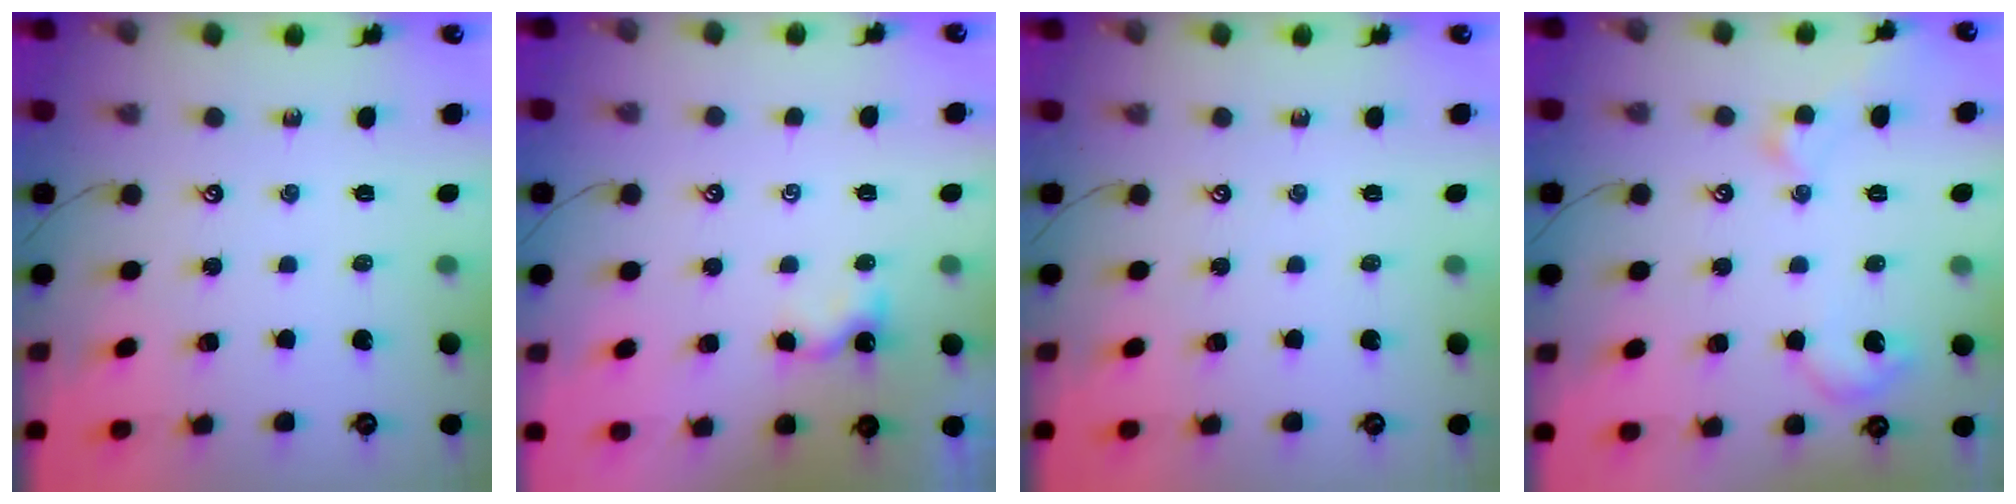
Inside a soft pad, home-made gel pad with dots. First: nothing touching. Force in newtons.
{"total": 3.3, "press": 3.3, "slide": 0.1}
{"total": 0.0}
{"total": 3.0, "press": 3.0, "slide": 0.3}